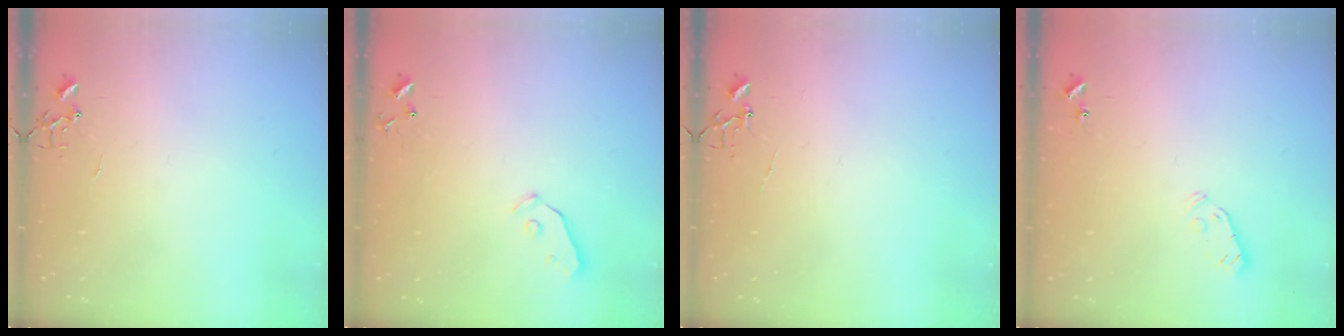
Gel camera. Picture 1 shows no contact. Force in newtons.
{"total": 3.8, "press": 3.8, "slide": 0.4}
{"total": 4.3, "press": 4.3, "slide": 0.3}
{"total": 3.8, "press": 3.7, "slide": 0.8}